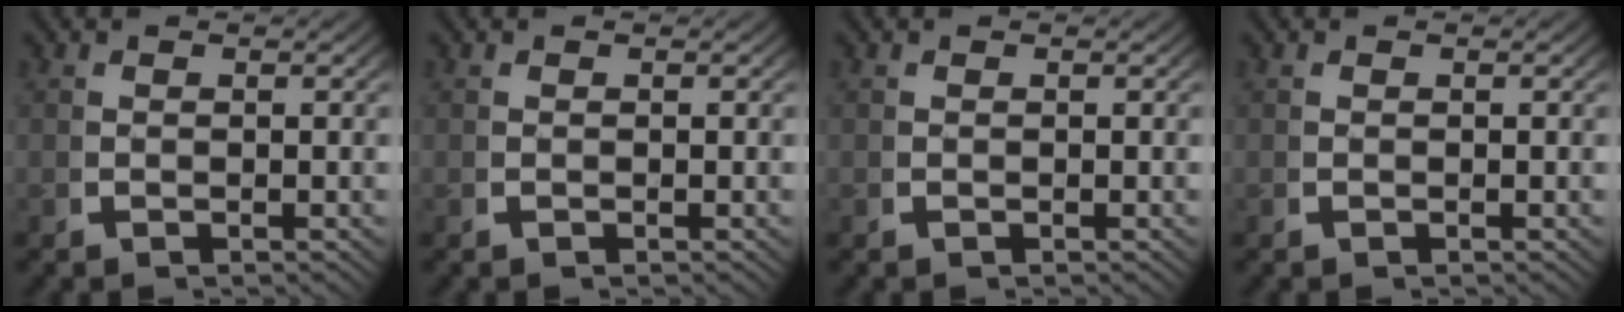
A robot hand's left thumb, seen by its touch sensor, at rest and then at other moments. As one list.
[{"total": 0.0}, {"total": 0.0}, {"total": 0.0}]